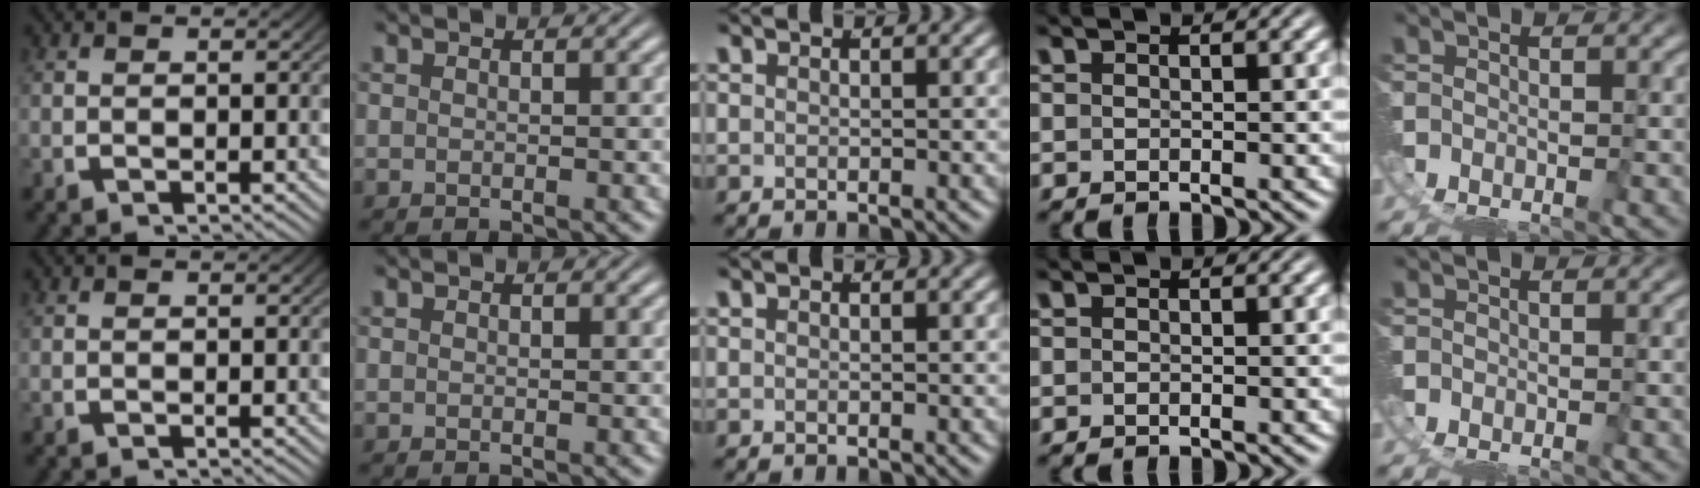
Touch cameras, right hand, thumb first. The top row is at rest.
{}